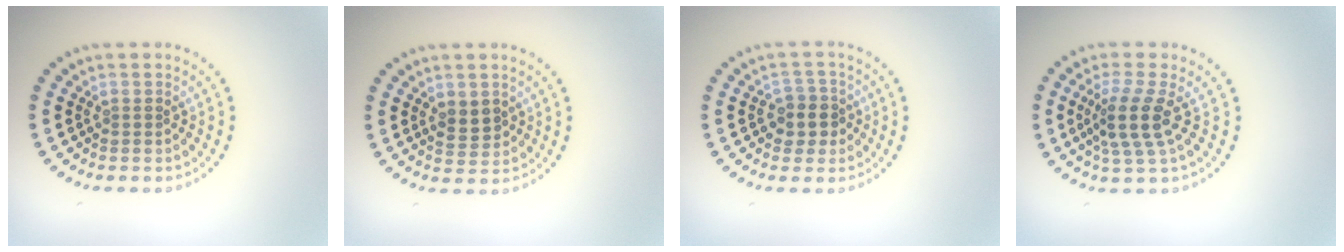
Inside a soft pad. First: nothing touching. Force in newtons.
{"total": 2.1, "press": 2.0, "slide": 0.4}
{"total": 2.6, "press": 2.4, "slide": 0.9}
{"total": 3.5, "press": 2.7, "slide": 2.3}